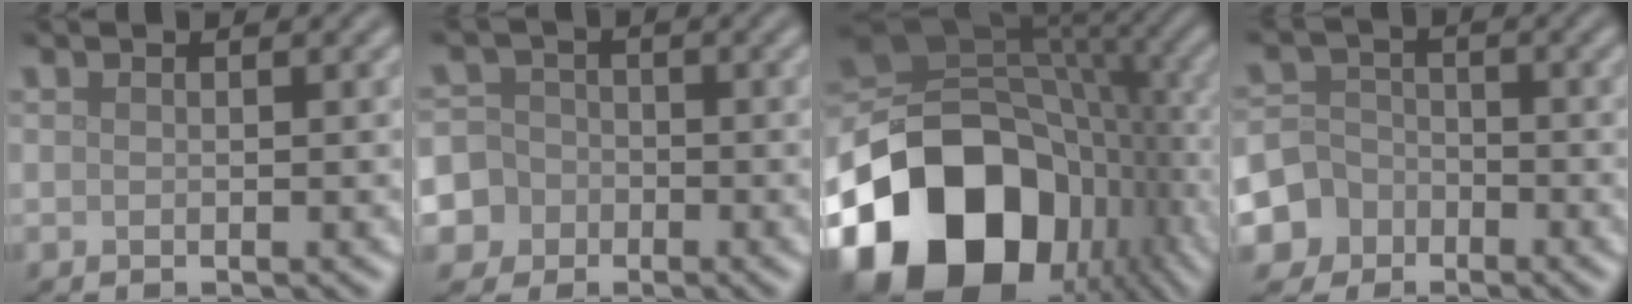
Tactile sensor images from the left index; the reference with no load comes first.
{"total": 7.7, "force": [-3.2, 6.9, 1.2], "torque": [-0.034, -0.006, -0.090]}
{"total": 18.9, "force": [-8.5, 13.4, 10.3], "torque": [-0.207, -0.036, -0.130]}
{"total": 6.5, "force": [-3.4, 5.5, 0.5], "torque": [-0.005, -0.003, -0.085]}